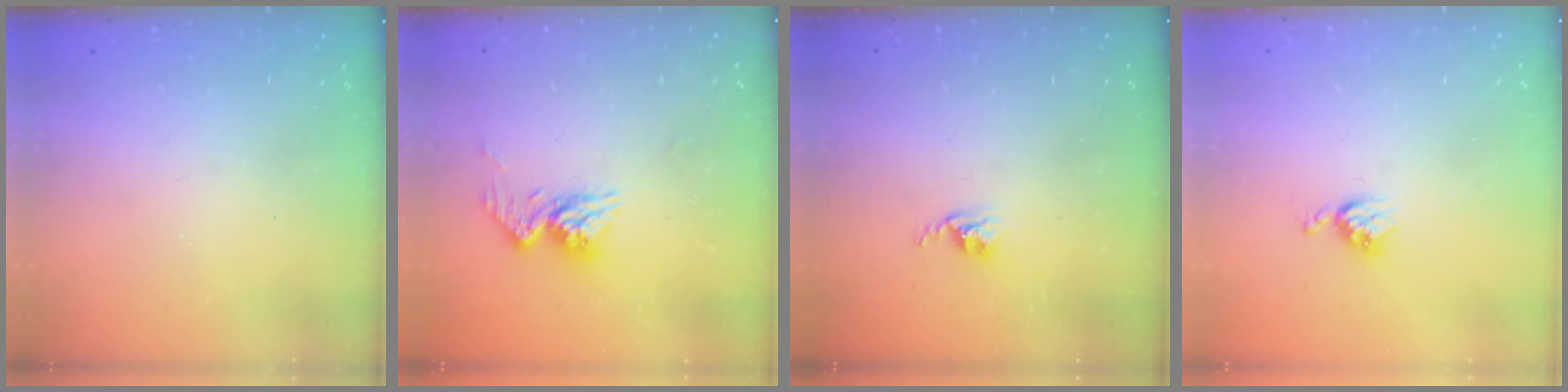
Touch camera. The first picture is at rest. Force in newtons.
{"total": 10.3, "press": 10.3, "slide": 0.9}
{"total": 2.6, "press": 2.6, "slide": 0.4}
{"total": 4.2, "press": 4.2, "slide": 0.5}